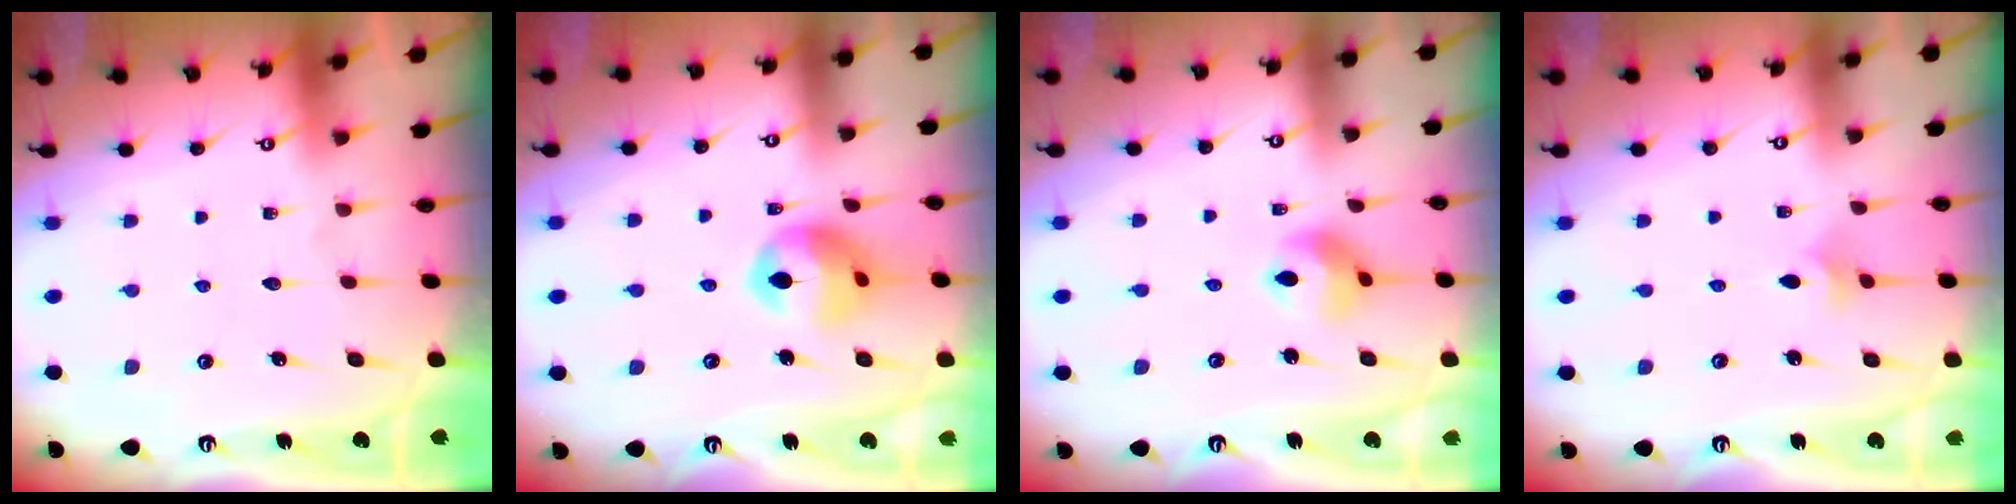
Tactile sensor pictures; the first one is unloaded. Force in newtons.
{"total": 11.4, "press": 11.3, "slide": 0.9}
{"total": 7.5, "press": 7.5, "slide": 0.2}
{"total": 2.9, "press": 2.8, "slide": 0.7}